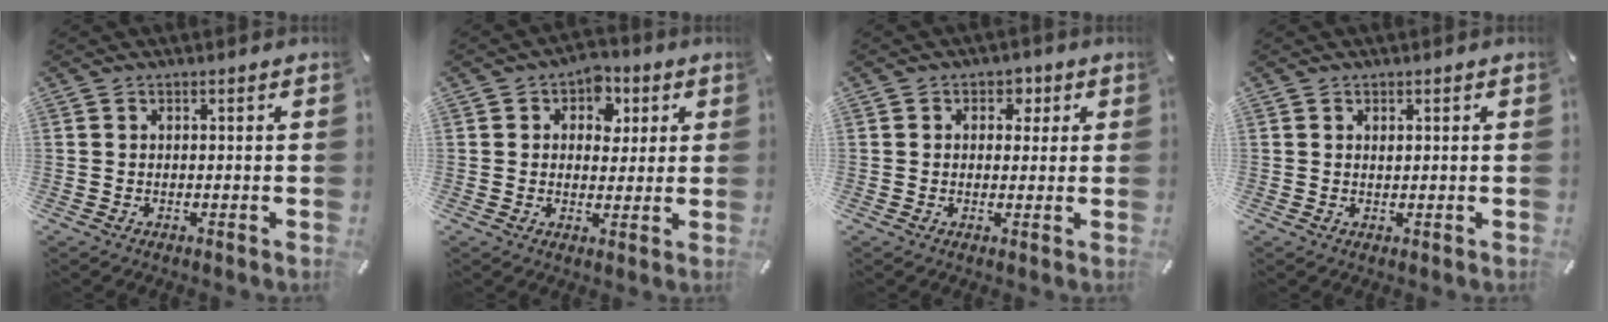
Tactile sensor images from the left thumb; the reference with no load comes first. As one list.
[{"total": 7.2, "force": [2.1, 5.0, 4.8], "torque": [-0.051, -0.002, 0.030]}, {"total": 3.6, "force": [0.8, 3.1, 1.7], "torque": [-0.007, -0.003, 0.005]}, {"total": 0.5, "force": [0.3, 0.3, 0.4], "torque": [-0.007, 0.000, 0.006]}]